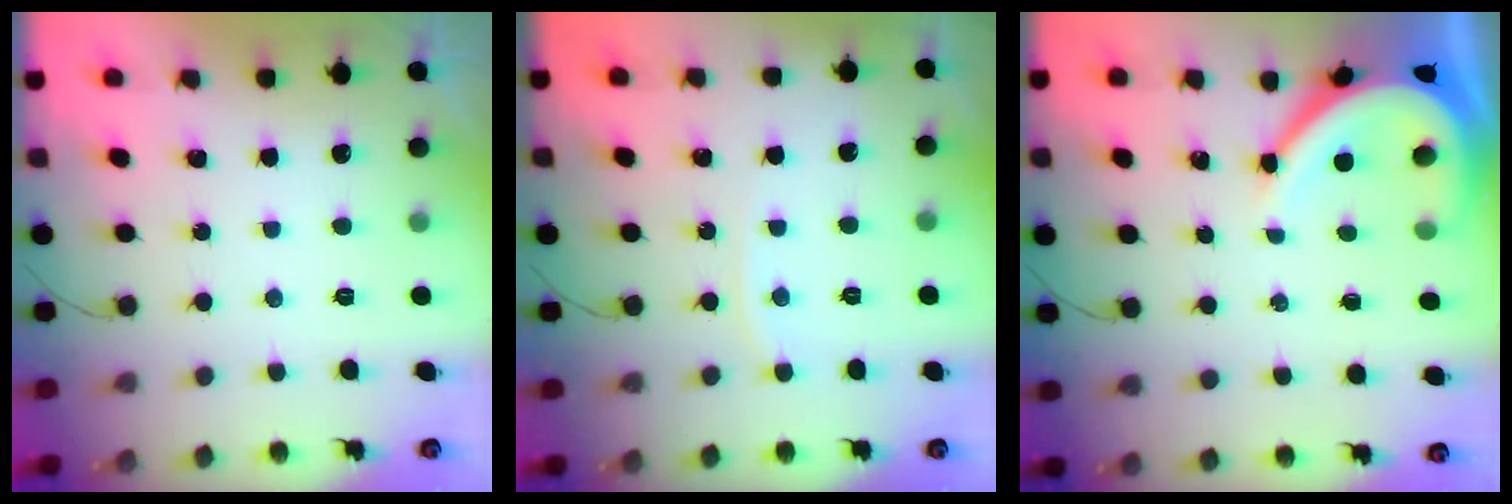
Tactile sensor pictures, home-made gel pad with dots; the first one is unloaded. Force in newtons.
{"total": 2.9, "press": 2.9, "slide": 0.5}
{"total": 9.9, "press": 9.7, "slide": 1.6}